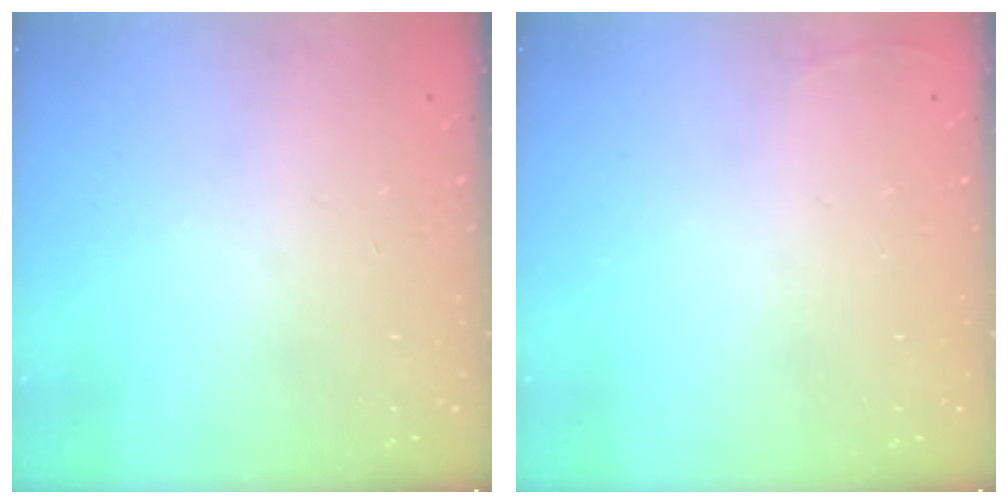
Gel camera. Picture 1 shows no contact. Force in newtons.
{"total": 2.7, "press": 2.6, "slide": 1.0}